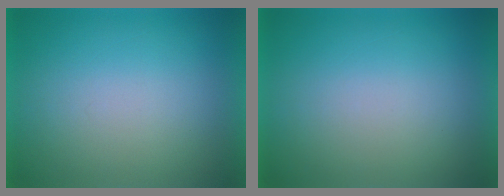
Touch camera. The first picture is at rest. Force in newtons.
{"total": 0.0}